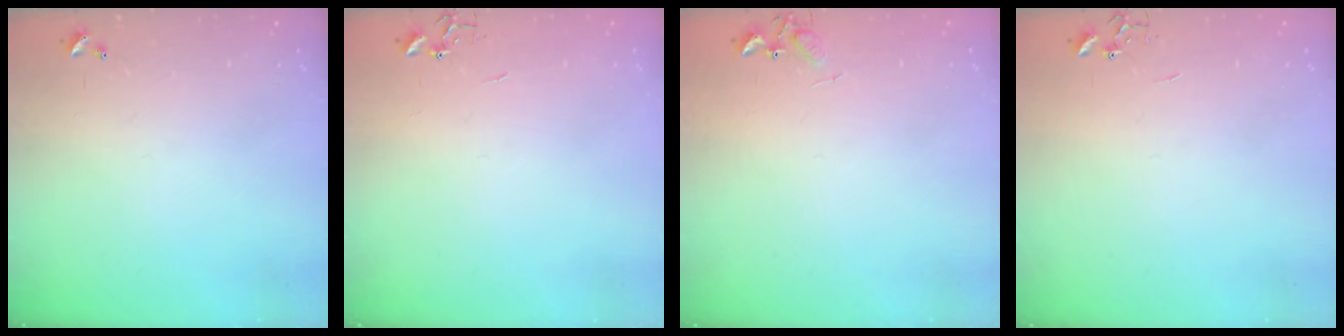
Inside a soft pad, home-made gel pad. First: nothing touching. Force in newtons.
{"total": 0.0}
{"total": 5.9, "press": 5.9, "slide": 0.3}
{"total": 0.0}